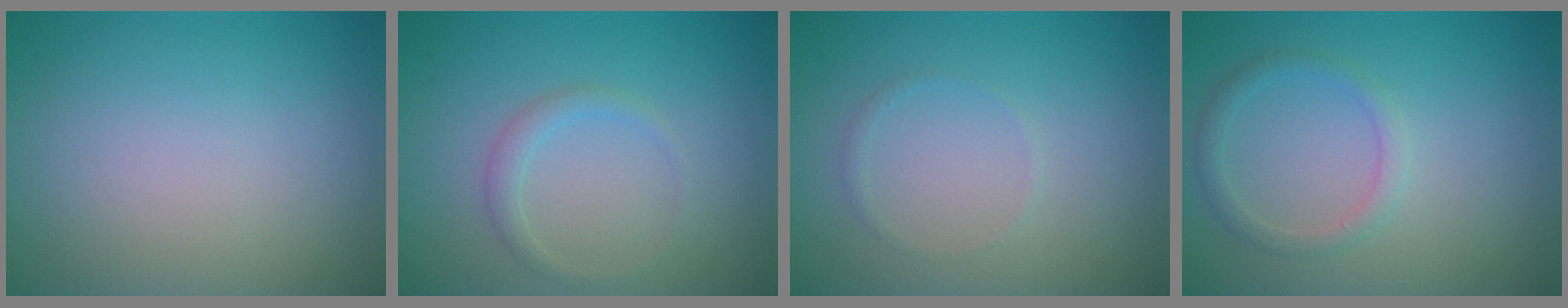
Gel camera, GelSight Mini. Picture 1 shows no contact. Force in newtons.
{"total": 1.3, "press": 1.3, "slide": 0.0}
{"total": 0.6, "press": 0.6, "slide": 0.1}
{"total": 1.6, "press": 1.6, "slide": 0.1}